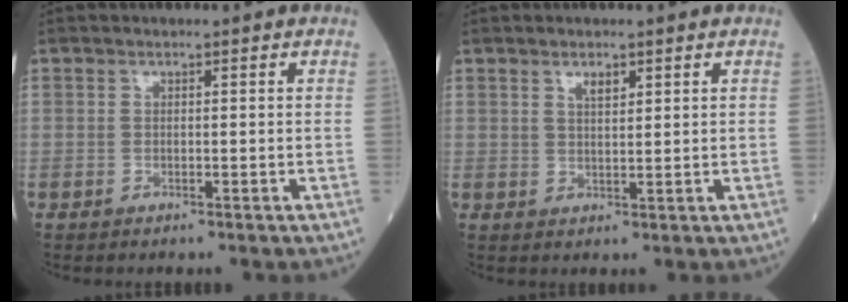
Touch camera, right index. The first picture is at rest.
{"total": 1.9, "force": [1.2, 0.7, 1.3], "torque": [-0.025, 0.002, 0.023]}